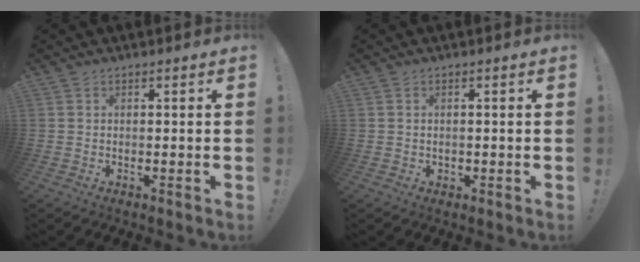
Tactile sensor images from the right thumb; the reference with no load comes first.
{"total": 0.8, "force": [0.1, 0.8, 0.1], "torque": [-0.003, 0.001, 0.001]}